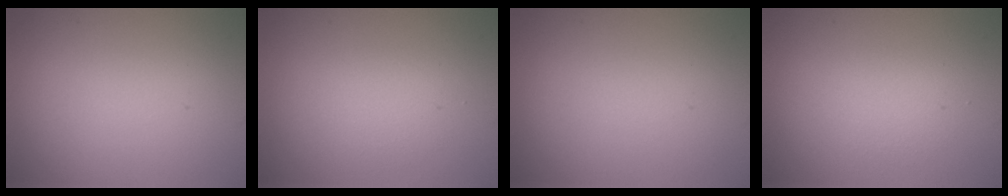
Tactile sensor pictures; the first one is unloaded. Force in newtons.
{"total": 1.6, "press": 1.6, "slide": 0.0}
{"total": 0.0}
{"total": 1.5, "press": 1.5, "slide": 0.1}